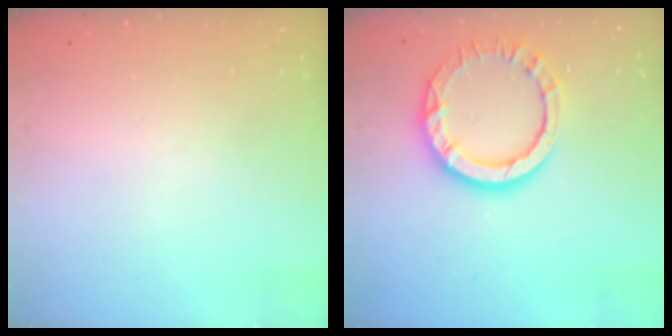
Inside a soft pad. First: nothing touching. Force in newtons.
{"total": 11.5, "press": 11.5, "slide": 0.8}